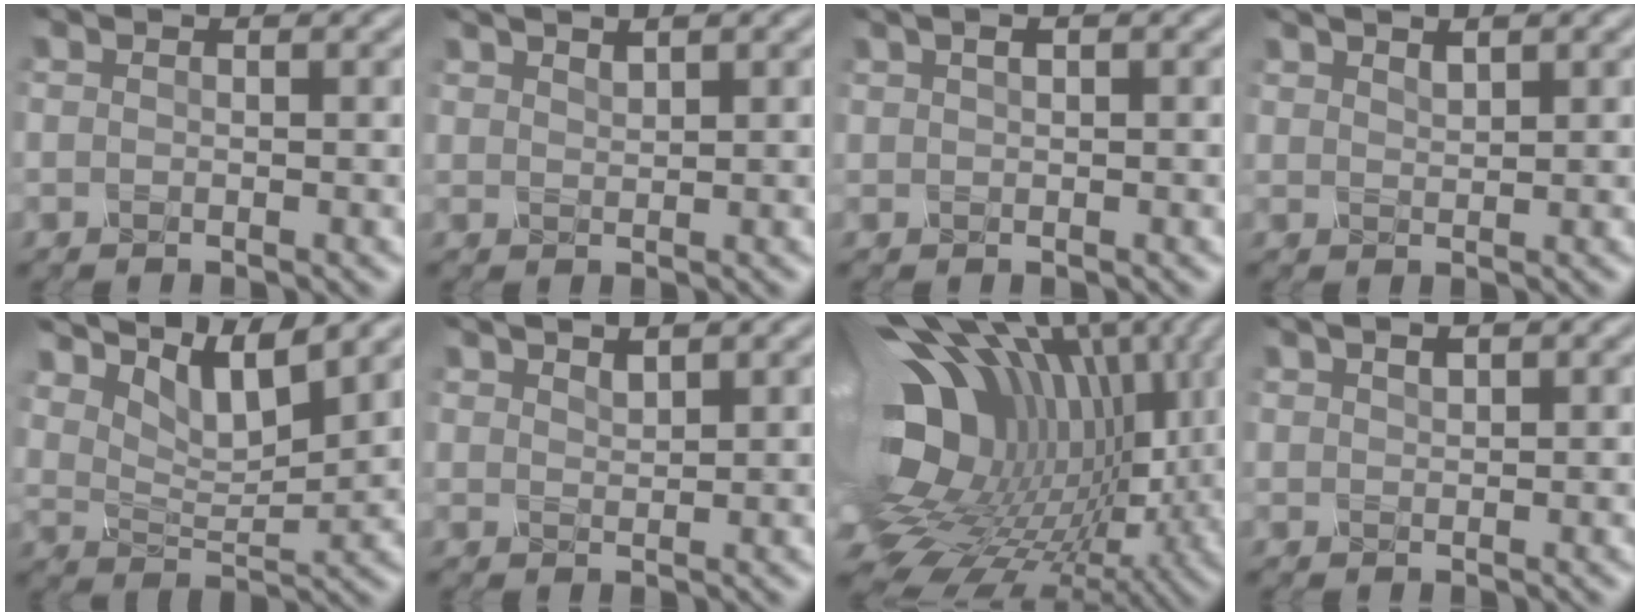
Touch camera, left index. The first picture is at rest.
{"total": 1.2, "force": [1.0, 0.2, 0.6], "torque": [-0.008, 0.005, 0.023]}
{"total": 1.2, "force": [0.4, 0.5, 1.0], "torque": [-0.018, 0.004, 0.012]}
{"total": 1.2, "force": [0.9, 0.3, 0.7], "torque": [-0.013, 0.003, 0.021]}
{"total": 6.8, "force": [4.4, 2.6, 4.5], "torque": [-0.091, 0.001, 0.079]}
{"total": 1.4, "force": [1.1, 0.4, 0.7], "torque": [-0.013, 0.003, 0.025]}
{"total": 18.5, "force": [0.2, 12.1, 14.0], "torque": [-0.261, -0.041, 0.039]}
{"total": 1.5, "force": [0.8, 0.6, 1.1], "torque": [-0.017, 0.005, 0.021]}